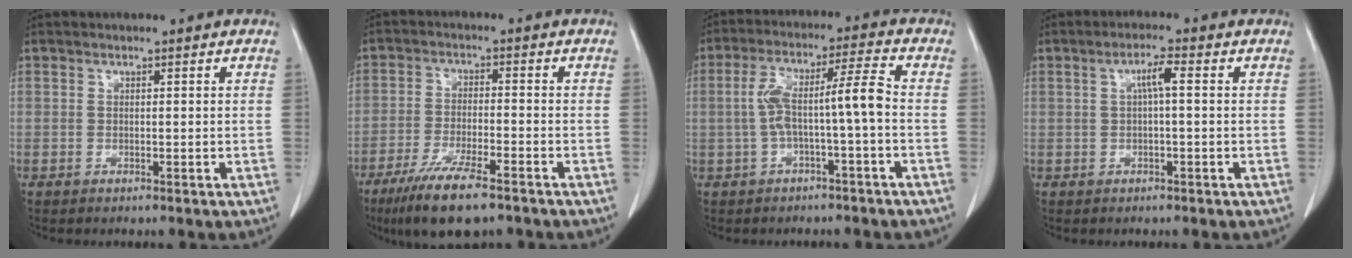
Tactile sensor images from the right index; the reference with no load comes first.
{"total": 10.4, "force": [-7.3, 1.7, 7.2], "torque": [-0.128, -0.023, -0.120]}
{"total": 8.1, "force": [-1.1, 0.3, 8.0], "torque": [-0.153, 0.036, -0.018]}
{"total": 2.9, "force": [0.5, 0.2, 2.9], "torque": [-0.054, 0.007, 0.010]}